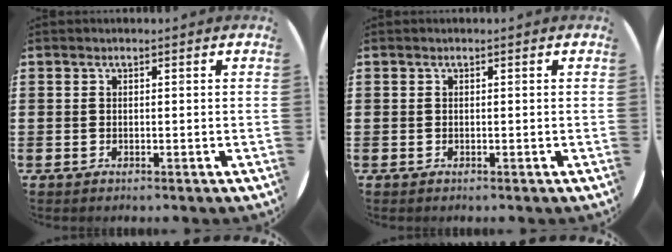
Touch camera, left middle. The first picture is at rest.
{"total": 0.0}